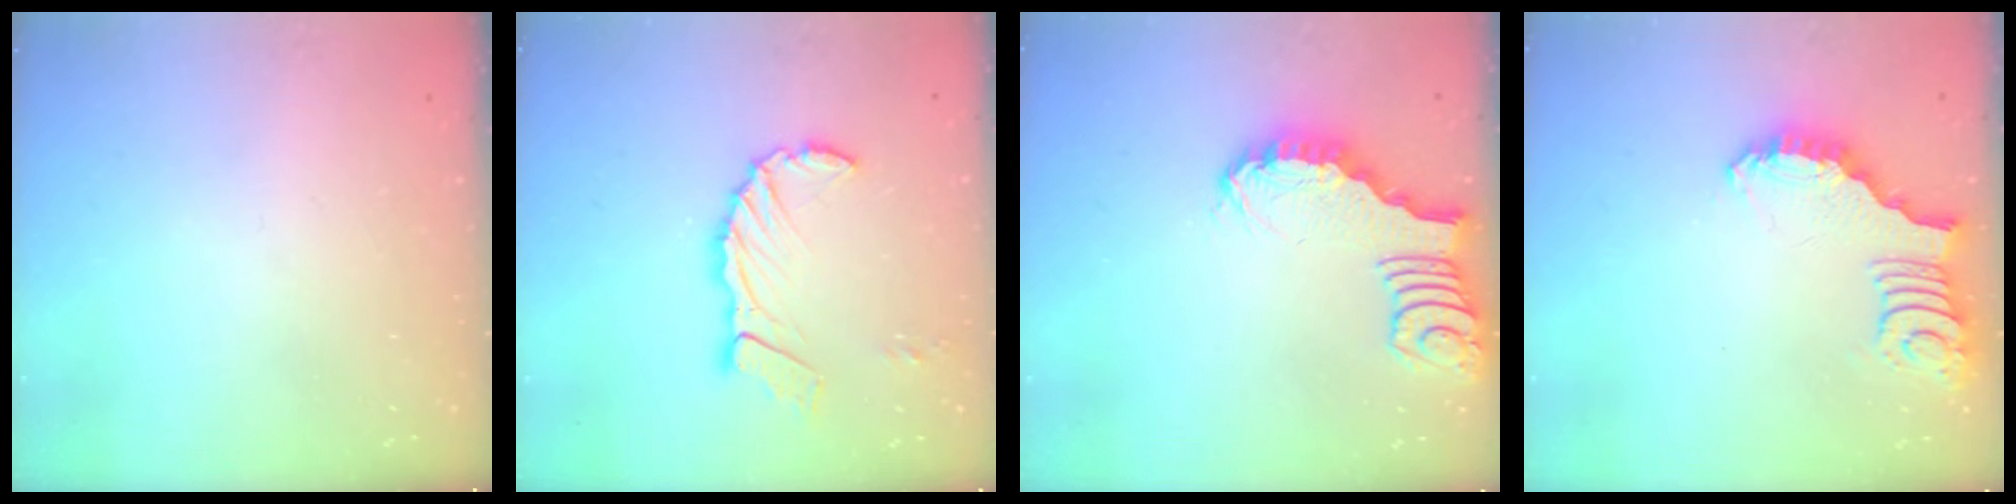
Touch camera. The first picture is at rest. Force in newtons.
{"total": 10.7, "press": 10.6, "slide": 1.3}
{"total": 2.5, "press": 2.5, "slide": 0.2}
{"total": 2.6, "press": 2.6, "slide": 0.3}